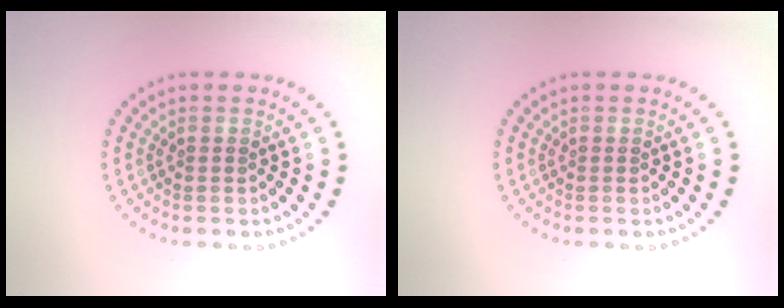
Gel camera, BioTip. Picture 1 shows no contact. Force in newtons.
{"total": 0.0}